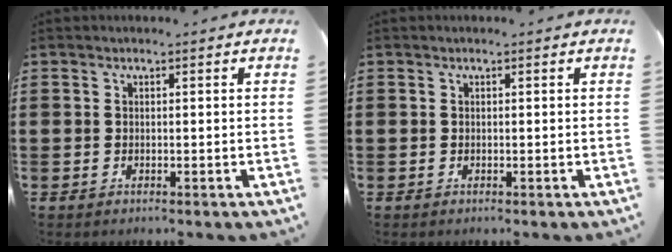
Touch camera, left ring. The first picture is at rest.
{"total": 0.0}